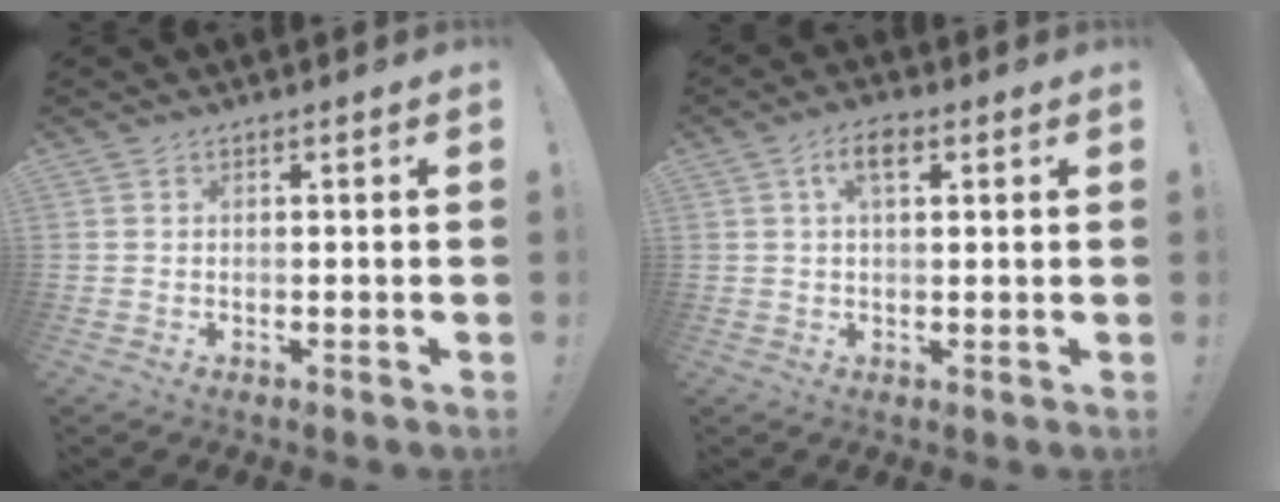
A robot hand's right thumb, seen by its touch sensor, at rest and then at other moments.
{"total": 5.6, "force": [2.1, 2.8, 4.4], "torque": [-0.076, 0.007, 0.034]}